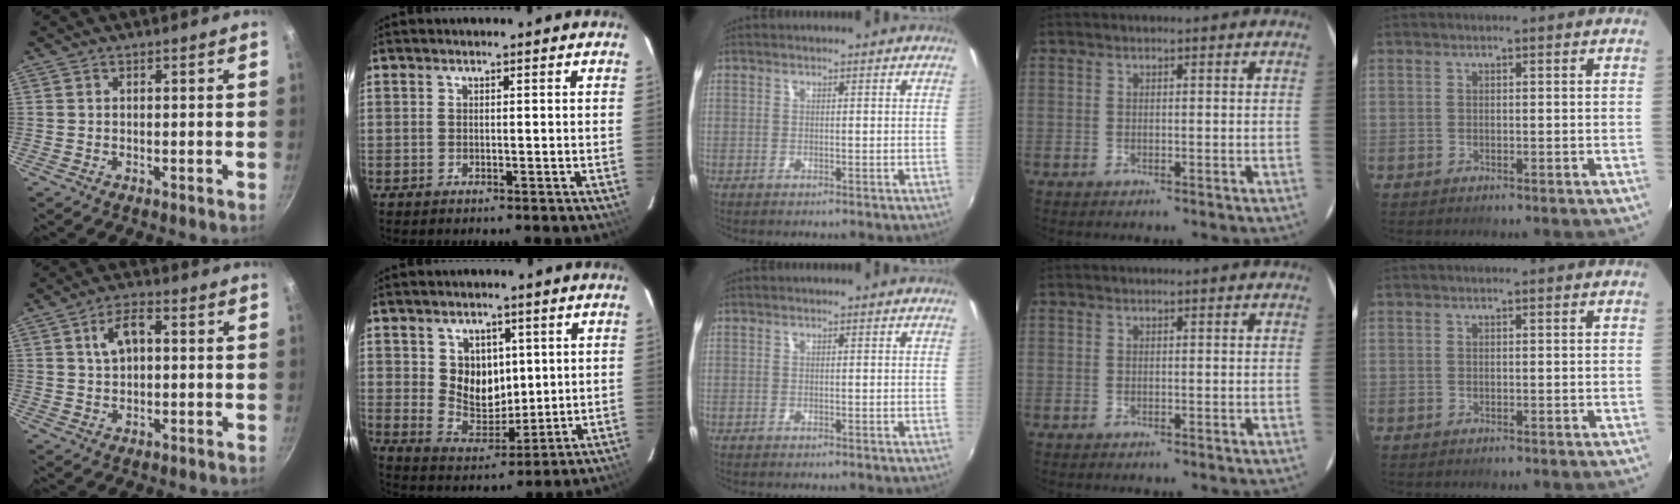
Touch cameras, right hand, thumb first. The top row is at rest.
{"thumb": {"total": 6.1, "force": [1.2, 3.4, 4.9], "torque": [-0.075, 0.015, 0.021]}, "index": {"total": 8.9, "force": [2.5, 7.2, 4.6], "torque": [-0.083, -0.001, 0.062]}}